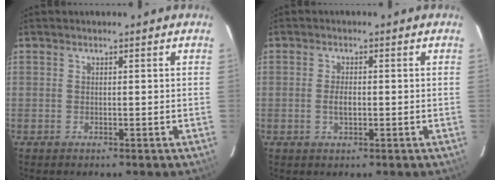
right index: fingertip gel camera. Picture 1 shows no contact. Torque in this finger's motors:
{"motor_torque": [0.45, -0.38, 0.36, 0.06]}